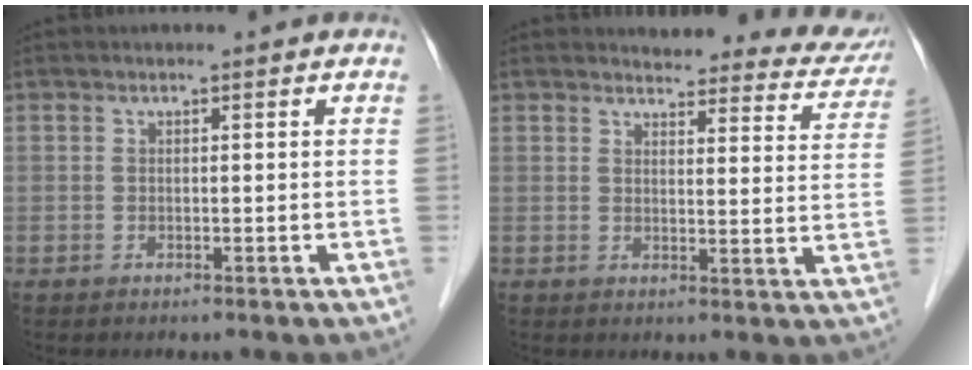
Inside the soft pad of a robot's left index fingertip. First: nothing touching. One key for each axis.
{"total": 14.8, "fx": 14.3, "fy": 3.3, "fz": 2.2, "tx": 0.013, "ty": -0.052, "tz": 0.130}